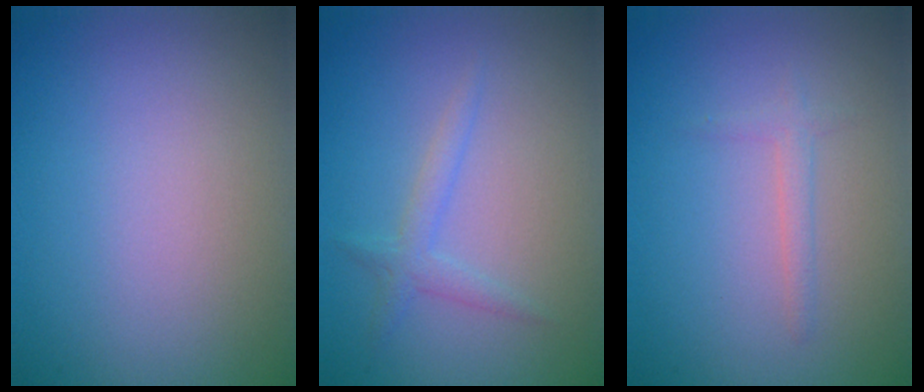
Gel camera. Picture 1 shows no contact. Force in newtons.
{"total": 1.6, "press": 1.6, "slide": 0.1}
{"total": 1.2, "press": 1.2, "slide": 0.0}